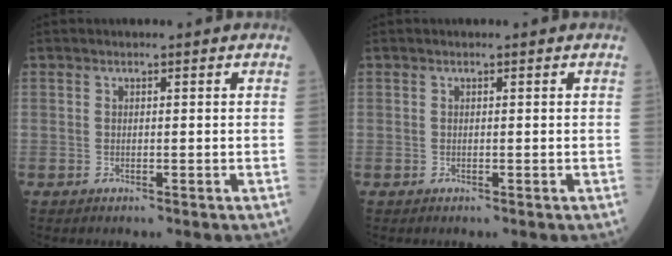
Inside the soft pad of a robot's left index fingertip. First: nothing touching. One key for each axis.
{"total": 0.0}